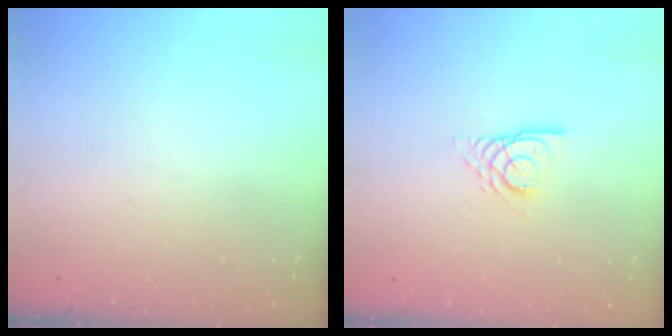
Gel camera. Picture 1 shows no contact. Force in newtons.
{"total": 5.5, "press": 5.5, "slide": 0.5}